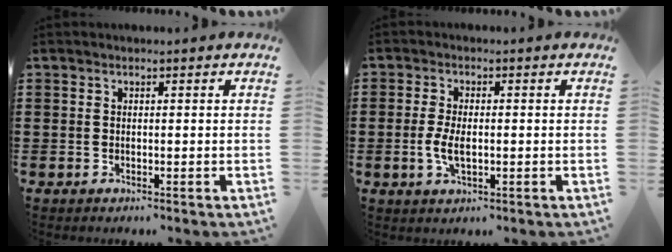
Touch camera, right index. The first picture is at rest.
{"total": 4.1, "force": [-0.6, 1.8, 3.7], "torque": [-0.086, -0.005, -0.017]}